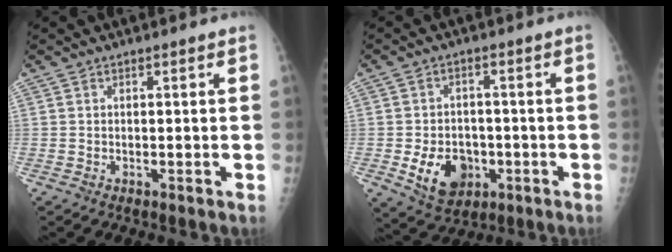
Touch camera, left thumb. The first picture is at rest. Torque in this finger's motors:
{"motor_torque": [1.01, 1.18, 1.11, 0.17, 0.08]}